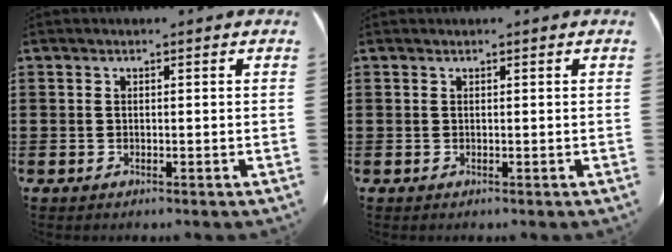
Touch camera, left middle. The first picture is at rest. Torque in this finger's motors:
{"motor_torque": [0.32, -0.01, -0.05, 0.00]}